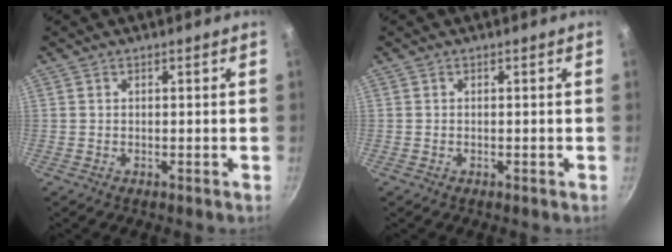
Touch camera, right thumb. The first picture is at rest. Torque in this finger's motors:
{"motor_torque": [0.18, 0.00, -0.11, -0.12, -0.03]}